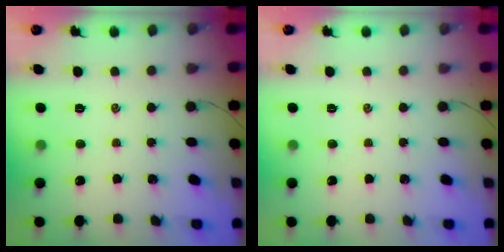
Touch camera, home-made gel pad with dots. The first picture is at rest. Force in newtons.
{"total": 0.0}